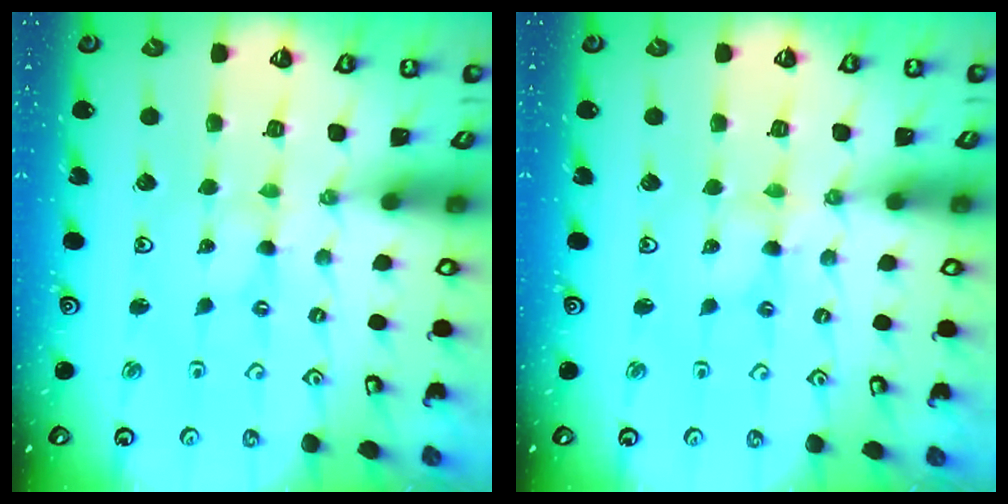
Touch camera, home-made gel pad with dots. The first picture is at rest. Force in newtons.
{"total": 2.6, "press": 2.6, "slide": 0.2}